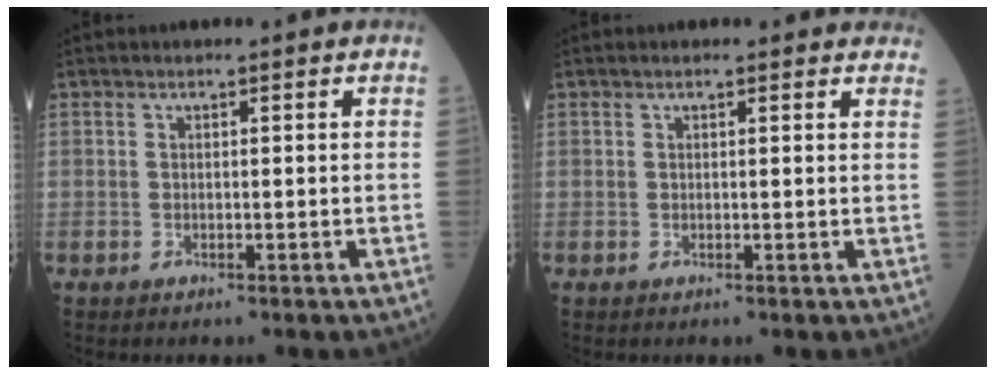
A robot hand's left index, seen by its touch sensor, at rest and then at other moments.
{"total": 6.4, "force": [5.8, 1.5, 2.3], "torque": [-0.018, 0.008, 0.051]}